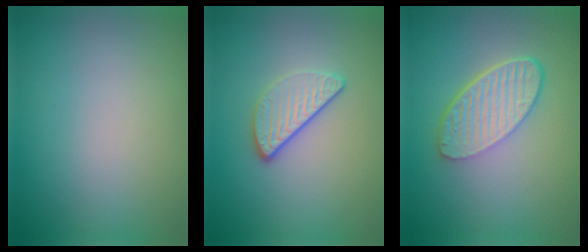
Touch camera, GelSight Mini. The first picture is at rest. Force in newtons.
{"total": 2.9, "press": 2.4, "slide": 1.6}
{"total": 5.8, "press": 4.3, "slide": 4.0}